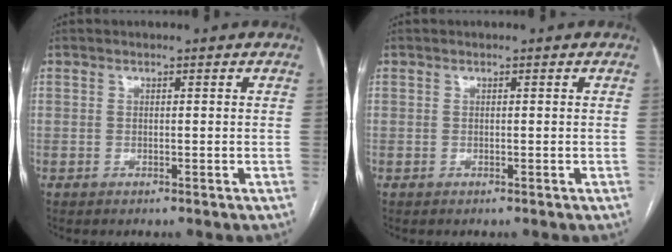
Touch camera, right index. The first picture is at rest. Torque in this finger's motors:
{"motor_torque": [0.00, 0.00, 0.00, 0.00]}